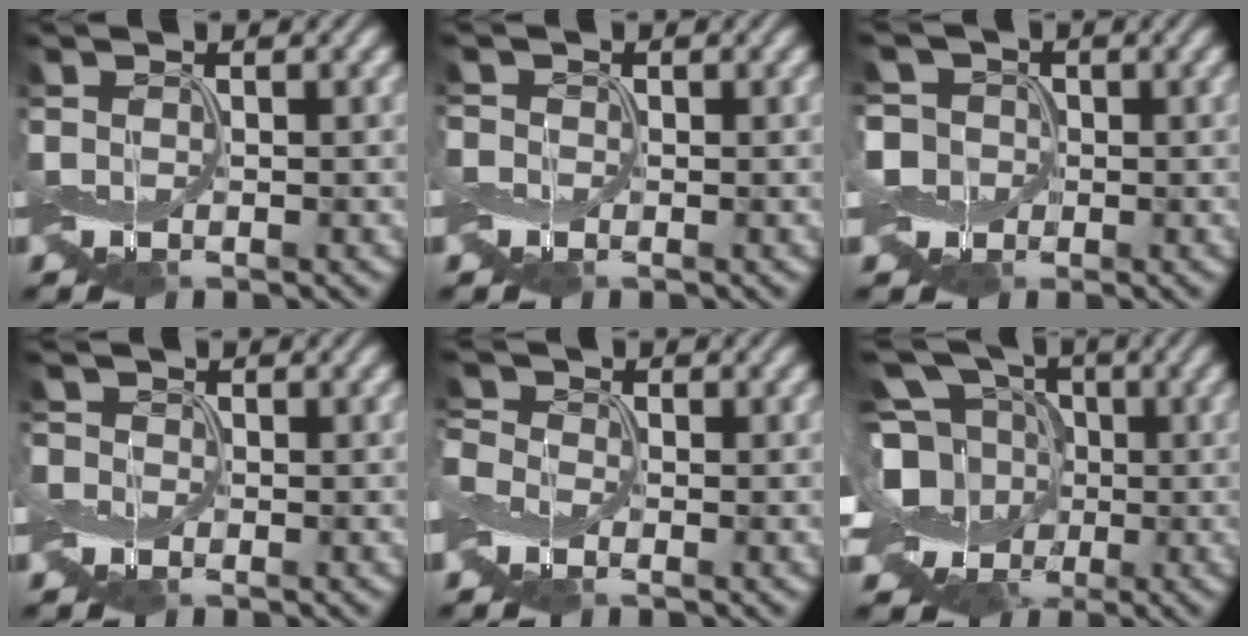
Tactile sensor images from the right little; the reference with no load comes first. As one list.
[{"total": 0.7, "force": [-0.4, 0.4, -0.5], "torque": [0.012, 0.001, -0.007]}, {"total": 2.9, "force": [-0.6, 2.8, 0.5], "torque": [-0.016, 0.009, -0.021]}, {"total": 1.0, "force": [-0.5, 0.7, -0.5], "torque": [0.009, 0.003, -0.013]}, {"total": 1.7, "force": [-1.1, 1.3, 0.3], "torque": [-0.011, 0.003, -0.029]}, {"total": 10.8, "force": [-0.8, 9.1, 5.8], "torque": [-0.131, 0.008, -0.030]}]